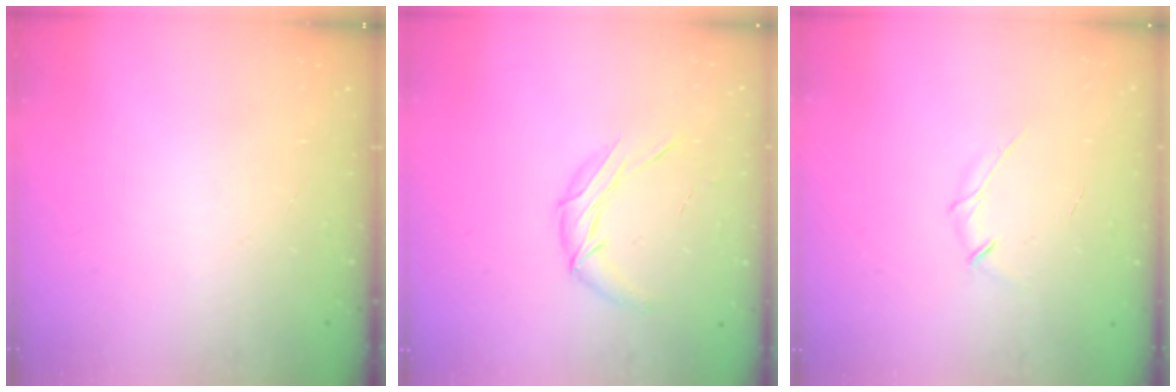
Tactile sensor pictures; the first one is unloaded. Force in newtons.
{"total": 8.8, "press": 8.8, "slide": 0.4}
{"total": 3.5, "press": 3.4, "slide": 0.8}